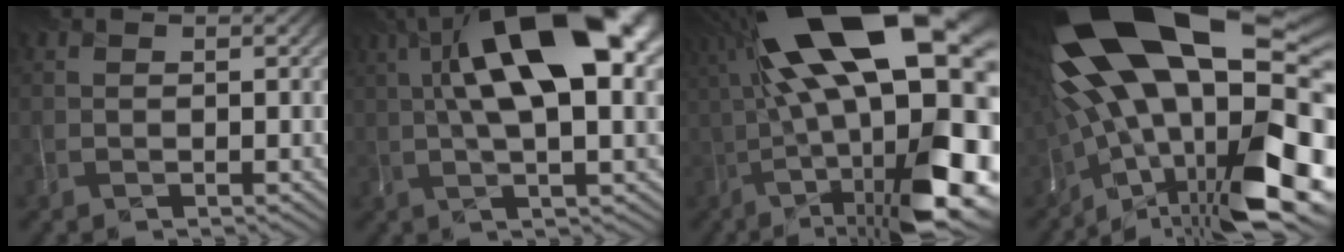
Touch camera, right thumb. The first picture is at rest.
{"total": 15.9, "force": [4.0, 6.1, 14.2], "torque": [-0.236, 0.020, 0.060]}
{"total": 24.0, "force": [2.2, 8.7, 22.3], "torque": [-0.391, -0.007, 0.047]}
{"total": 22.2, "force": [-0.6, 10.1, 19.7], "torque": [-0.324, -0.035, 0.007]}